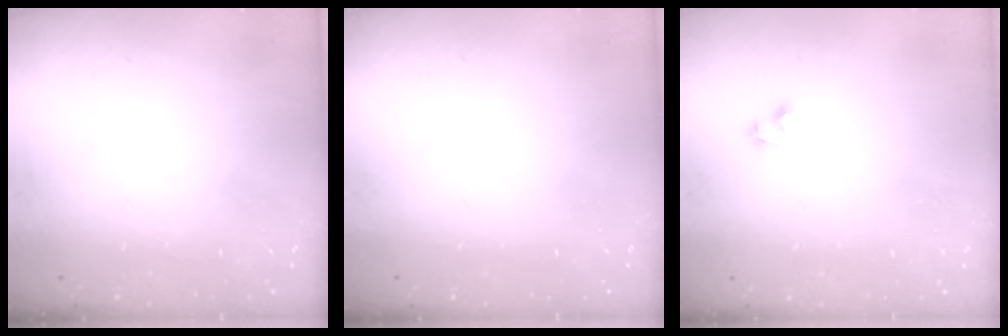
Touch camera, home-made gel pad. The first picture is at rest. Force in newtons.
{"total": 0.0}
{"total": 2.7, "press": 2.4, "slide": 1.1}